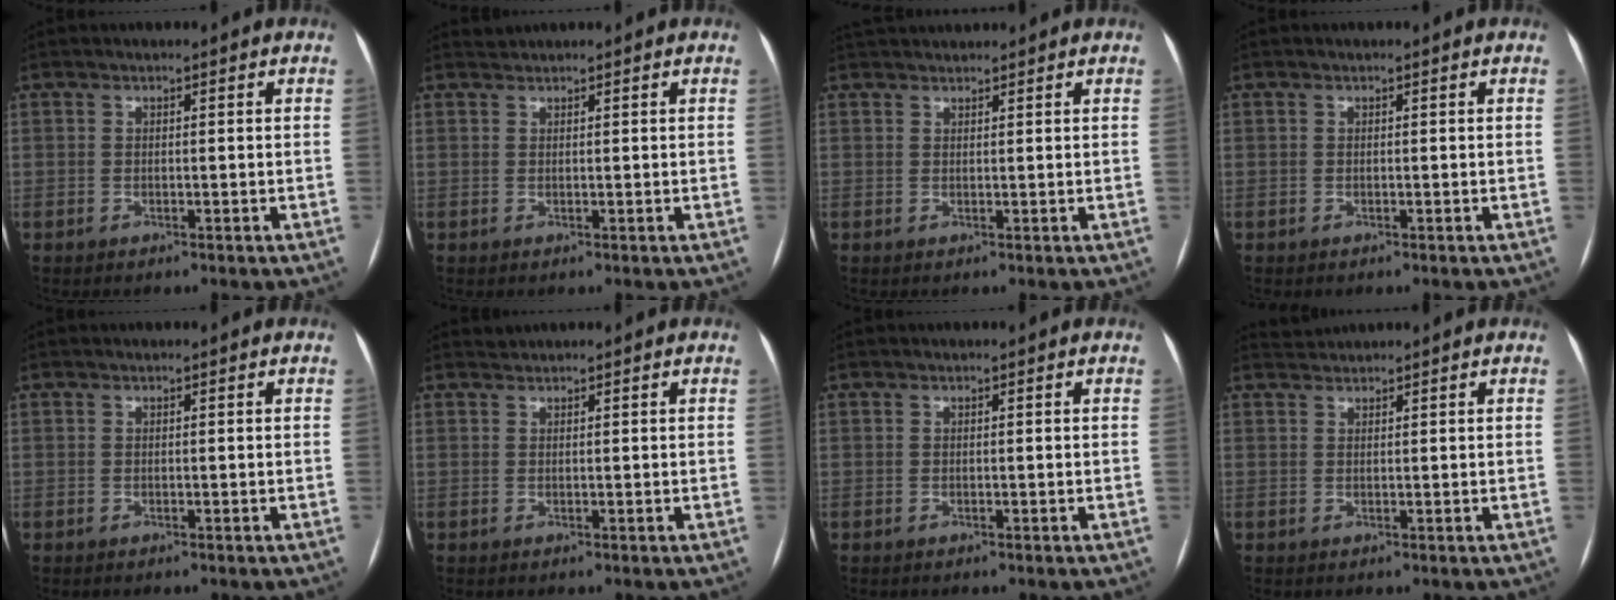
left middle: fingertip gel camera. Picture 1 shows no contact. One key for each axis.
{"total": 0.8, "fx": 0.7, "fy": -0.2, "fz": -0.3, "tx": -0.004, "ty": 0.008, "tz": 0.018}
{"total": 3.9, "fx": 3.8, "fy": 0.5, "fz": 0.9, "tx": -0.013, "ty": 0.035, "tz": 0.064}
{"total": 0.0}
{"total": 0.0}
{"total": 0.7, "fx": 0.6, "fy": -0.1, "fz": -0.3, "tx": -0.003, "ty": 0.006, "tz": 0.014}
{"total": 0.0}
{"total": 1.5, "fx": 1.4, "fy": -0.2, "fz": -0.5, "tx": -0.003, "ty": 0.011, "tz": 0.034}